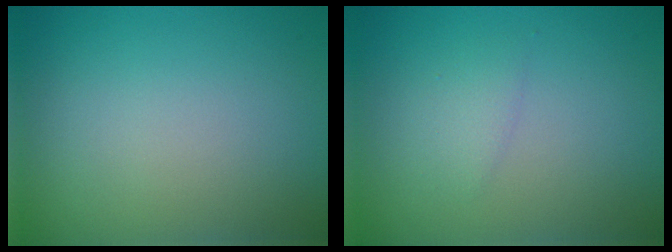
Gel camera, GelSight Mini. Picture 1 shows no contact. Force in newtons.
{"total": 1.2, "press": 1.2, "slide": 0.1}